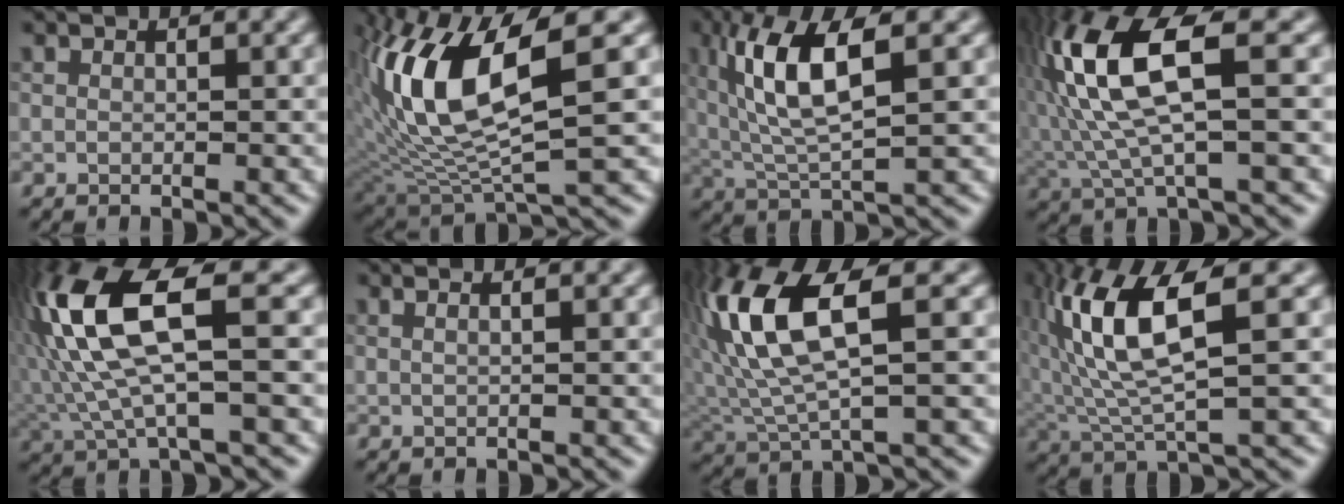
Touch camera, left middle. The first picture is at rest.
{"total": 10.8, "force": [2.2, 3.6, 9.9], "torque": [-0.211, 0.005, 0.045]}
{"total": 7.4, "force": [1.8, 2.3, 6.8], "torque": [-0.135, 0.008, 0.034]}
{"total": 9.4, "force": [1.0, 3.1, 8.8], "torque": [-0.189, 0.012, 0.019]}
{"total": 10.4, "force": [1.2, 3.6, 9.7], "torque": [-0.213, 0.013, 0.021]}
{"total": 1.5, "force": [0.6, 0.8, 1.2], "torque": [0.000, 0.004, -0.011]}
{"total": 9.1, "force": [1.8, 3.1, 8.4], "torque": [-0.180, 0.015, 0.033]}
{"total": 8.4, "force": [1.7, 2.6, 7.8], "torque": [-0.163, 0.009, 0.034]}